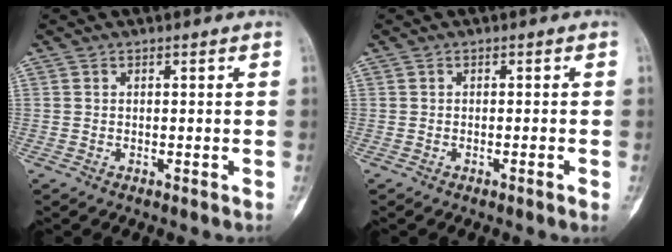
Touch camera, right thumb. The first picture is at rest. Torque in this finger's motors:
{"motor_torque": [-0.58, 0.32, -0.08, 0.09, -0.01]}